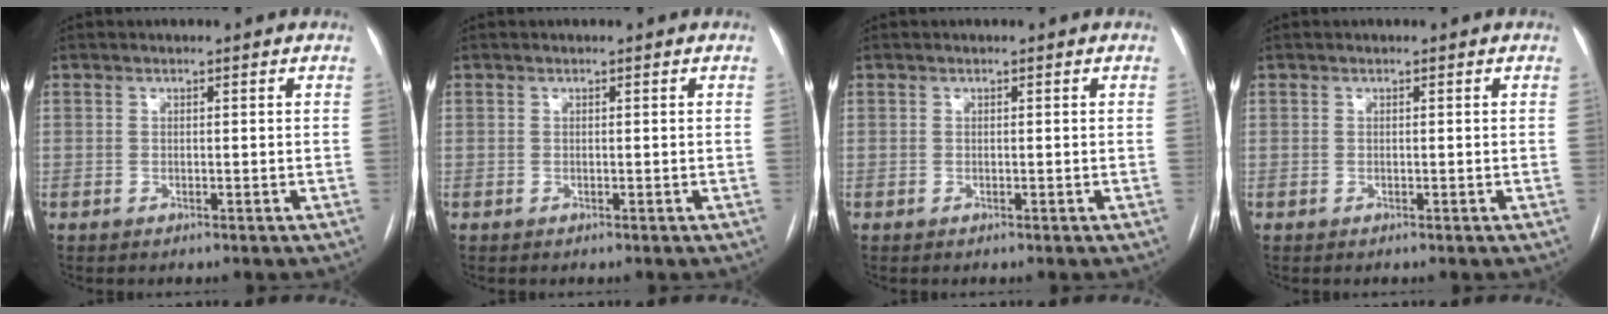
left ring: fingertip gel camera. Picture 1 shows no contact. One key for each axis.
{"total": 0.0}
{"total": 0.0}
{"total": 0.0}